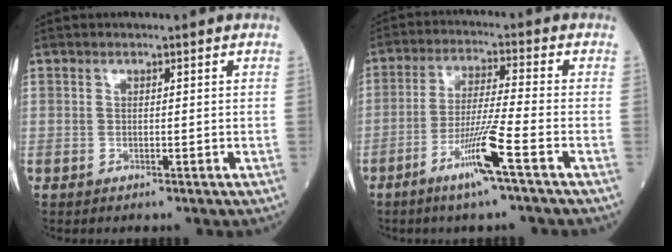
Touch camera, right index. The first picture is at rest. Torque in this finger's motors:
{"motor_torque": [1.19, -0.40, 0.54, 0.16]}